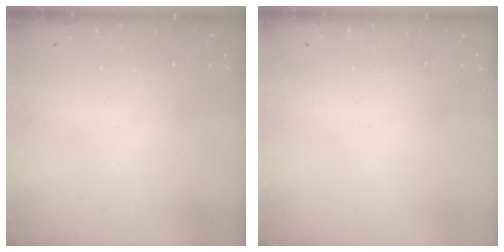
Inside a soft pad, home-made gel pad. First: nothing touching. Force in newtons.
{"total": 0.0}